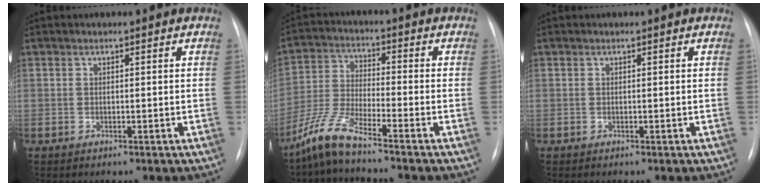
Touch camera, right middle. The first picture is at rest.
{"total": 7.0, "force": [-5.9, -0.3, 3.7], "torque": [-0.088, -0.015, -0.126]}
{"total": 0.0}